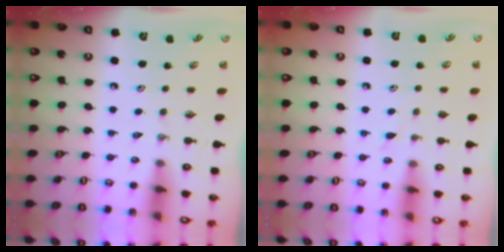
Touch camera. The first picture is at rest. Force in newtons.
{"total": 5.3, "press": 5.2, "slide": 0.6}